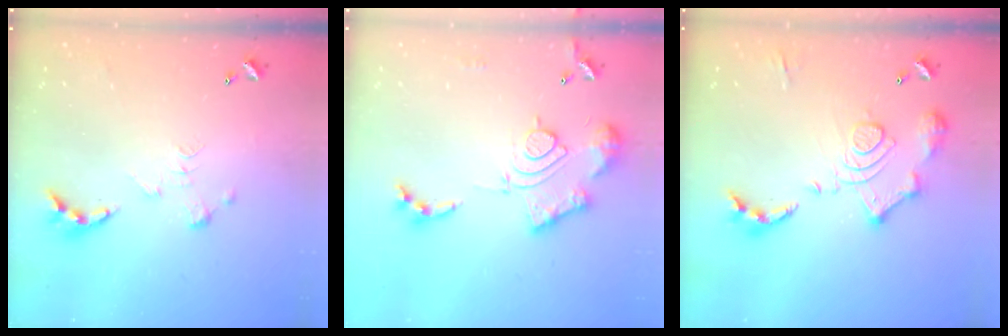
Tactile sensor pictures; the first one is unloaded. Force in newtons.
{"total": 17.4, "press": 17.3, "slide": 1.7}
{"total": 16.6, "press": 16.6, "slide": 1.7}